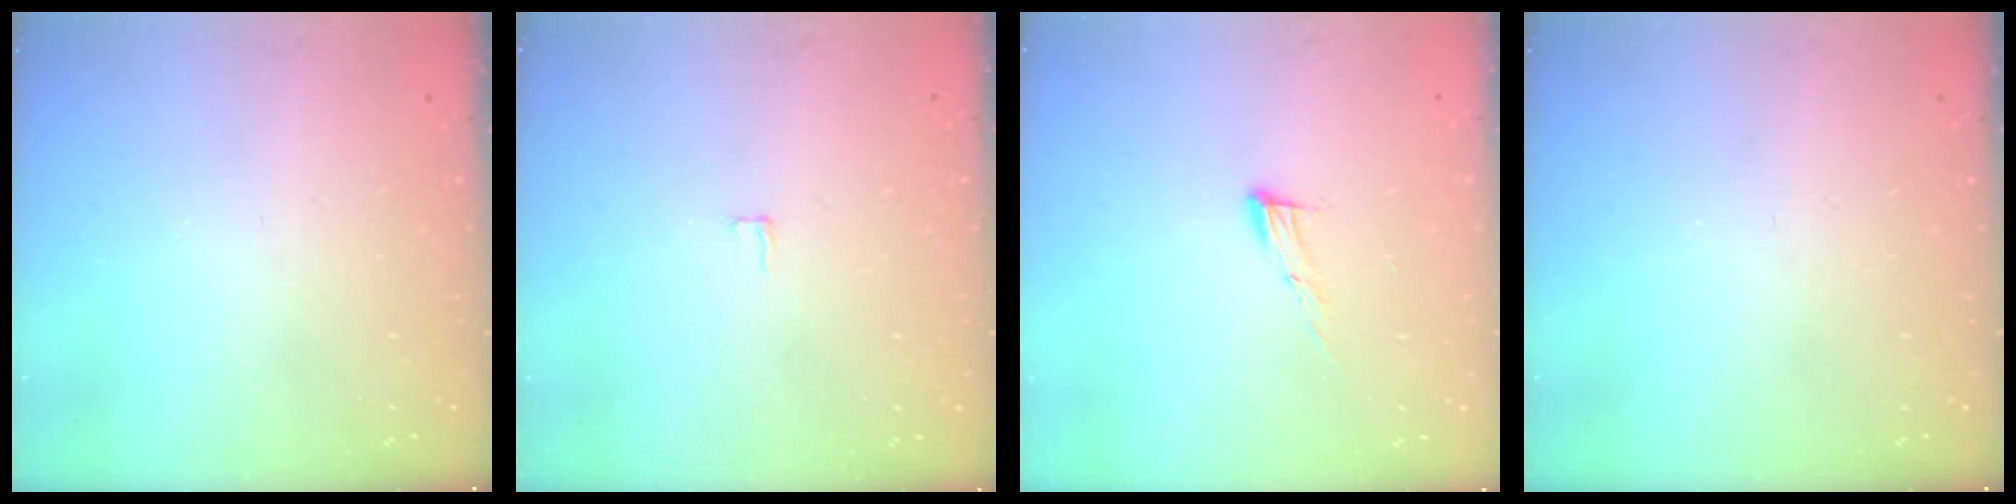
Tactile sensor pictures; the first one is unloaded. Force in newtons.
{"total": 2.0, "press": 2.0, "slide": 0.2}
{"total": 8.1, "press": 7.9, "slide": 1.6}
{"total": 0.0}